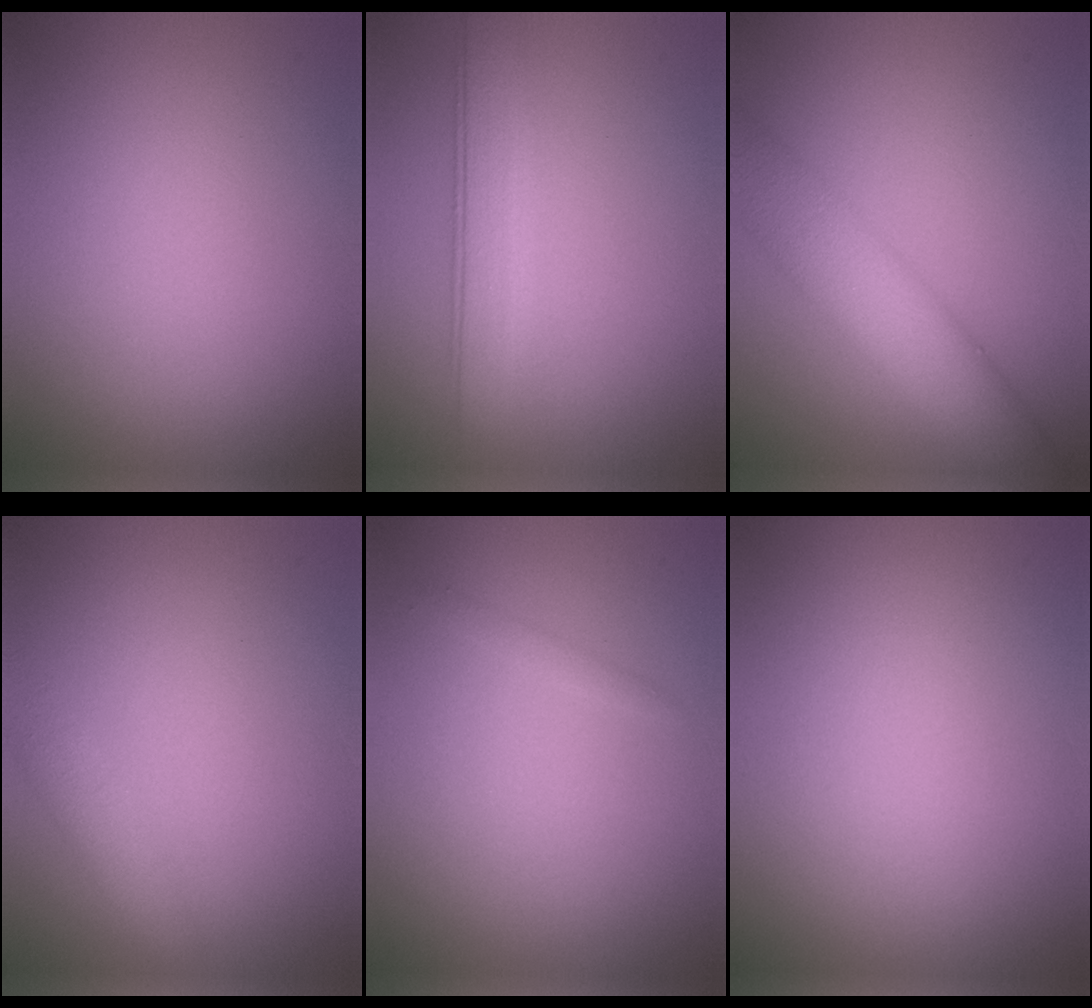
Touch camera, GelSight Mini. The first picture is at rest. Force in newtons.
{"total": 4.0, "press": 4.0, "slide": 0.2}
{"total": 7.3, "press": 7.3, "slide": 0.3}
{"total": 2.9, "press": 2.9, "slide": 0.1}
{"total": 0.6, "press": 0.6, "slide": 0.0}
{"total": 0.0}